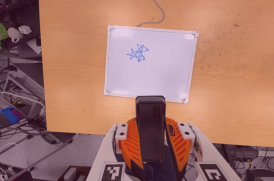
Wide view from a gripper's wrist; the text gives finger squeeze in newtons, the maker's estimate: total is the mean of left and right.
{"total": 10.1, "left": 8.1, "right": 12.2}